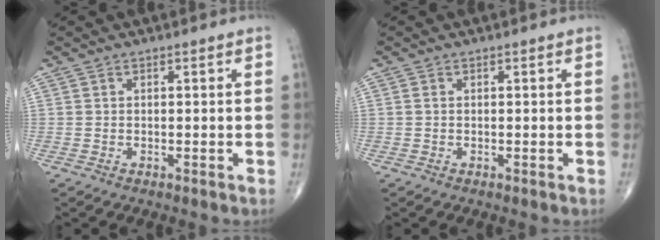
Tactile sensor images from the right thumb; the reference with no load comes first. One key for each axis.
{"total": 0.0}